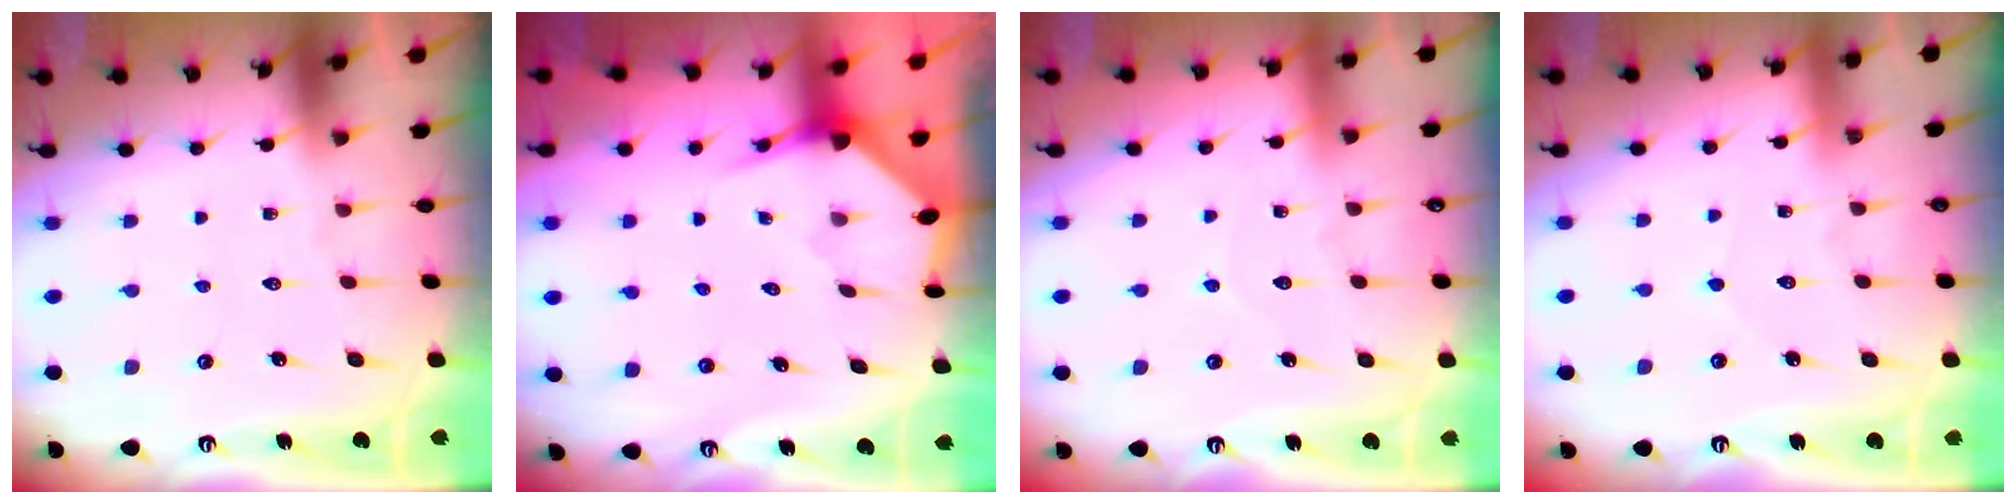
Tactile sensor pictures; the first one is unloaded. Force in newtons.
{"total": 3.3, "press": 3.3, "slide": 0.1}
{"total": 3.2, "press": 3.2, "slide": 0.3}
{"total": 3.7, "press": 3.7, "slide": 0.3}